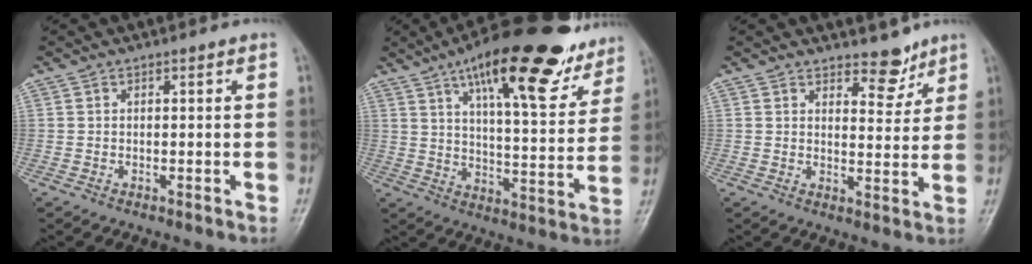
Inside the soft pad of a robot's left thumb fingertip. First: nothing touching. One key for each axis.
{"total": 23.7, "fx": 14.8, "fy": 7.7, "fz": 16.8, "tx": -0.211, "ty": -0.040, "tz": 0.220}
{"total": 5.2, "fx": 4.1, "fy": 2.5, "fz": 1.9, "tx": 0.001, "ty": -0.032, "tz": 0.060}